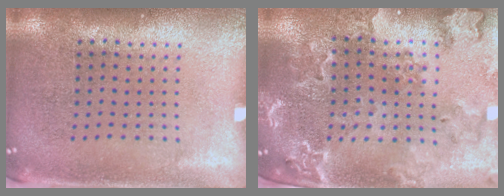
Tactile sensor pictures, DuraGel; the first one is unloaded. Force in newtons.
{"total": 1.8, "press": 1.8, "slide": 0.3}